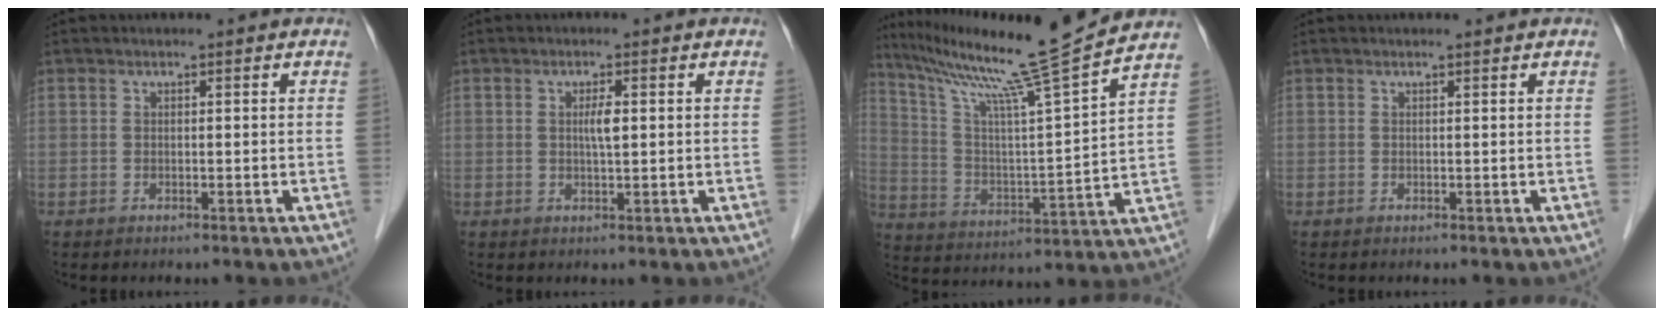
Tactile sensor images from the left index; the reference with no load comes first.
{"total": 2.1, "force": [0.0, 0.2, 2.1], "torque": [-0.036, -0.003, -0.002]}
{"total": 18.5, "force": [15.5, -2.8, 9.7], "torque": [-0.171, -0.035, 0.241]}
{"total": 0.0}